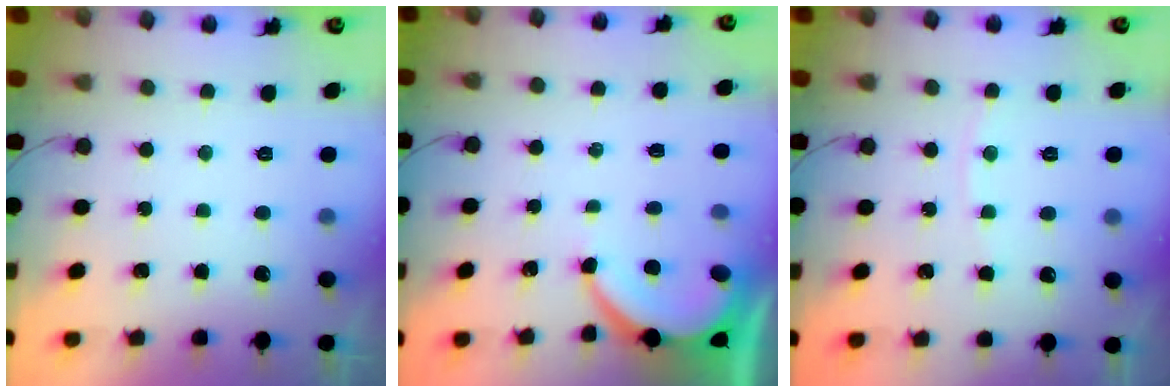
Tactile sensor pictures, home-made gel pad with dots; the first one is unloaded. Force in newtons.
{"total": 4.6, "press": 4.5, "slide": 0.7}
{"total": 3.9, "press": 3.8, "slide": 0.6}